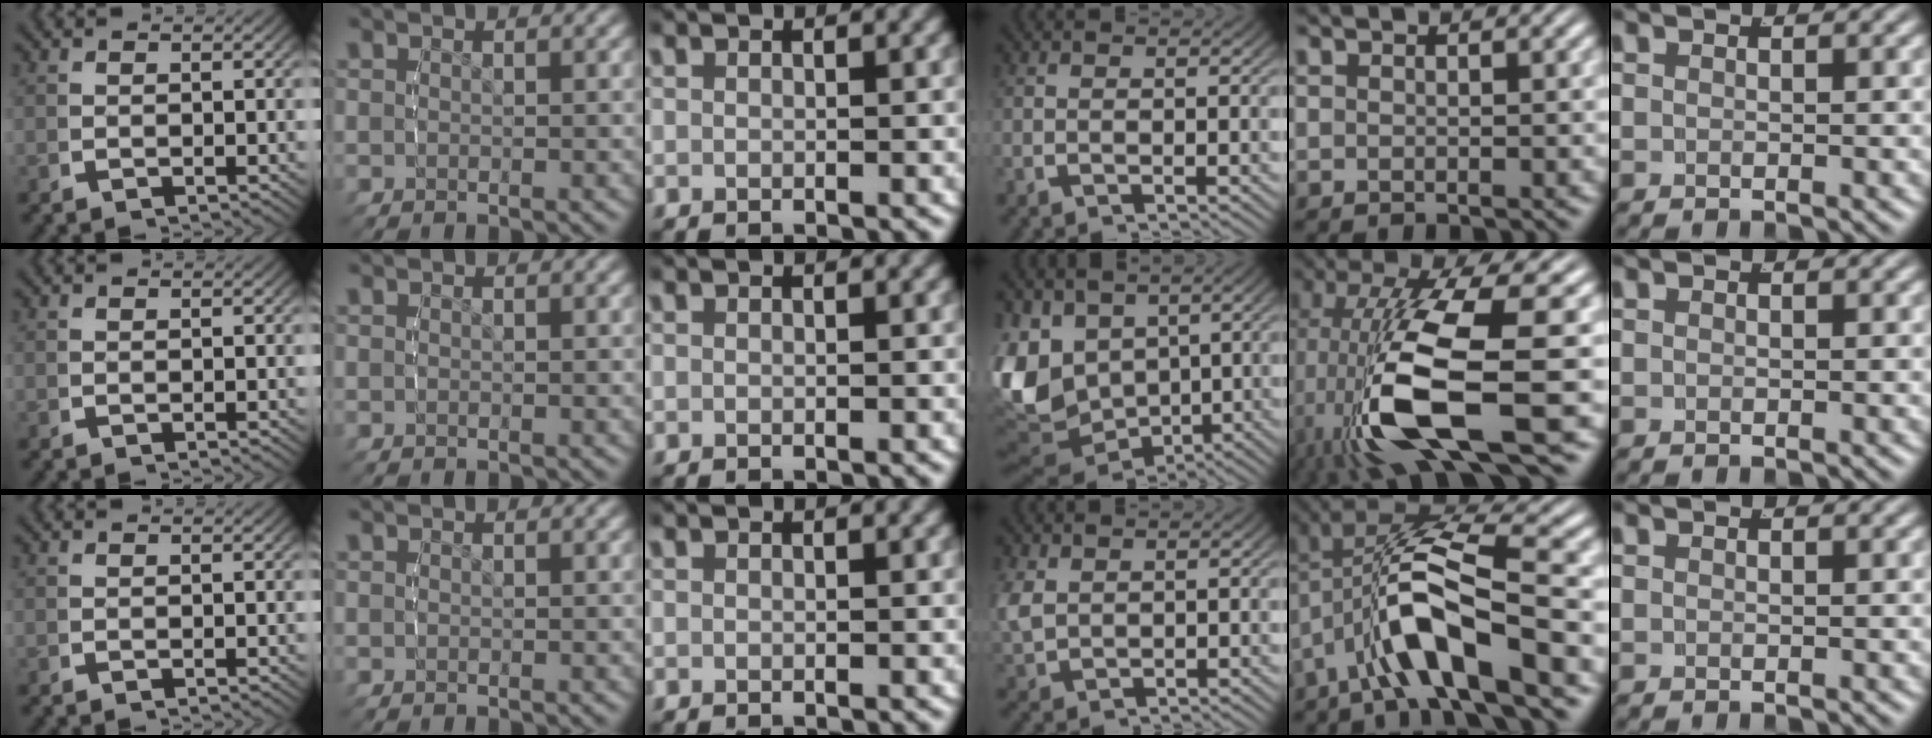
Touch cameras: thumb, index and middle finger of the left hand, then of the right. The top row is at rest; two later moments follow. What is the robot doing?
{"motion": "lift_and_place", "object": "pen"}